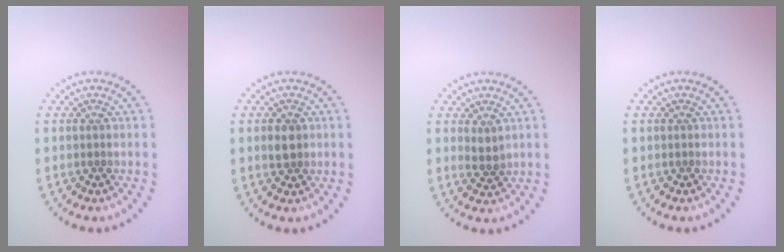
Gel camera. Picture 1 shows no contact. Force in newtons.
{"total": 1.7, "press": 1.7, "slide": 0.5}
{"total": 1.5, "press": 1.2, "slide": 0.8}
{"total": 0.0}